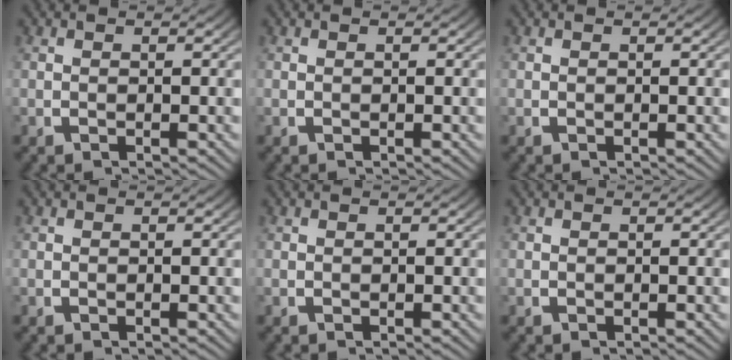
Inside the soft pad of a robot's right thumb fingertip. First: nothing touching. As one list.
[{"total": 0.0}, {"total": 0.0}, {"total": 0.0}, {"total": 0.0}, {"total": 0.0}]